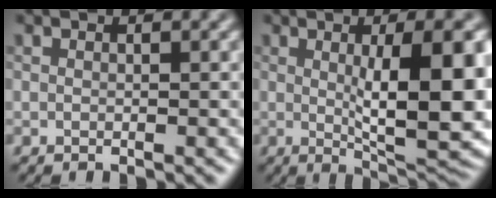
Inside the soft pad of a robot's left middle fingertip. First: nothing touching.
{"total": 10.9, "force": [0.5, 2.9, 10.5], "torque": [-0.140, -0.012, 0.016]}